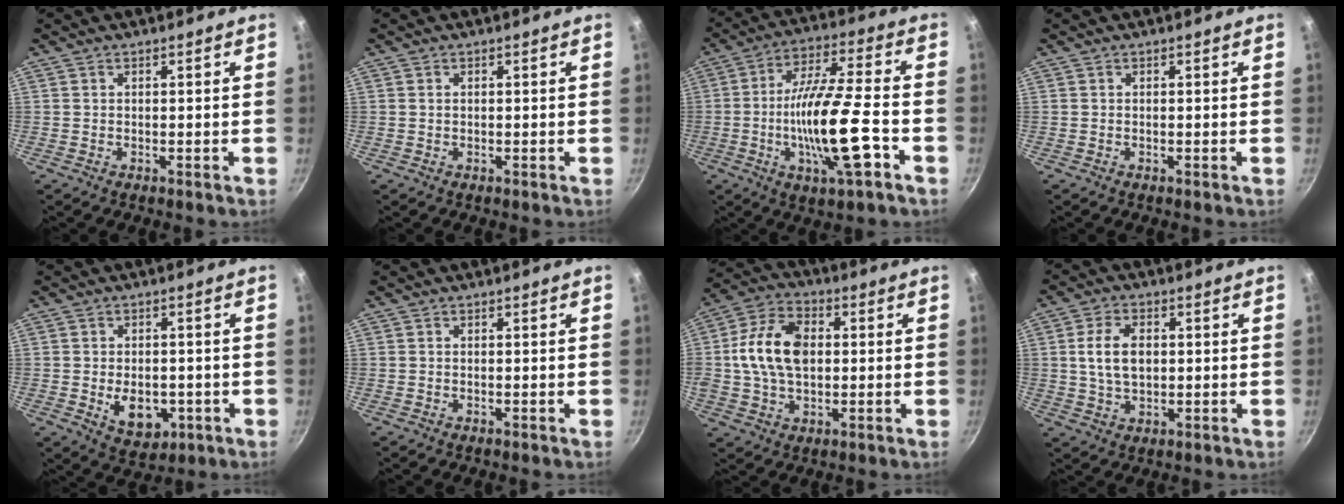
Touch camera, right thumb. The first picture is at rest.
{"total": 0.0}
{"total": 16.8, "force": [-5.1, 3.7, 15.6], "torque": [-0.279, 0.020, -0.097]}
{"total": 0.0}
{"total": 8.1, "force": [-1.9, 5.5, 5.6], "torque": [-0.057, -0.002, -0.015]}
{"total": 0.0}
{"total": 13.8, "force": [1.0, 9.2, 10.2], "torque": [-0.176, 0.016, 0.005]}
{"total": 8.0, "force": [0.9, 5.0, 6.2], "torque": [-0.103, 0.006, 0.017]}